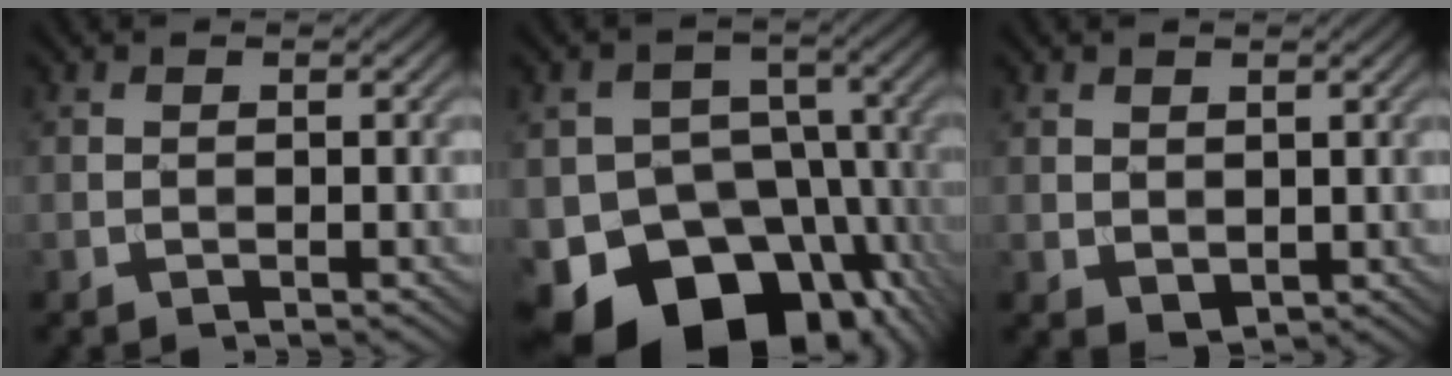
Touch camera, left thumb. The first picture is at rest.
{"total": 20.4, "force": [-11.3, 14.5, 8.9], "torque": [-0.164, -0.048, -0.165]}
{"total": 1.7, "force": [0.8, 1.3, 0.9], "torque": [-0.022, -0.007, 0.021]}